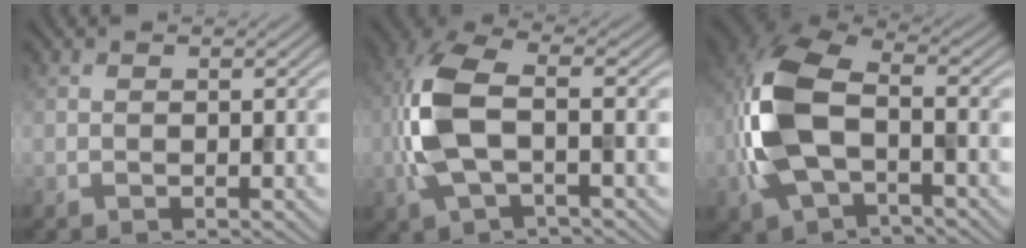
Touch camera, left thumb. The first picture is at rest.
{"total": 9.8, "force": [-1.1, 4.5, 8.6], "torque": [-0.216, 0.007, -0.027]}
{"total": 11.8, "force": [-2.0, 6.6, 9.5], "torque": [-0.238, -0.002, -0.052]}